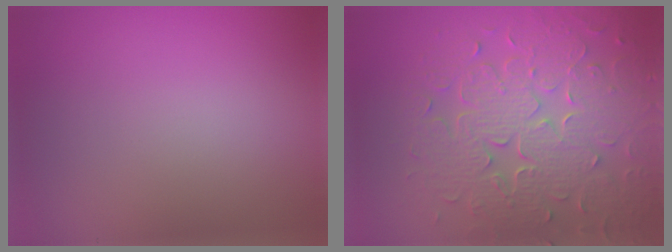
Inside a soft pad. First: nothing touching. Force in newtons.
{"total": 8.7, "press": 6.3, "slide": 6.0}